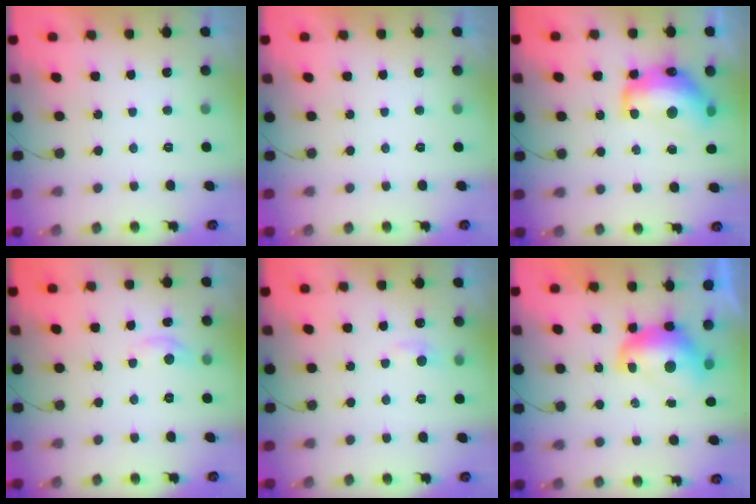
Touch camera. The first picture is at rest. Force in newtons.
{"total": 0.0}
{"total": 16.1, "press": 16.0, "slide": 1.5}
{"total": 4.4, "press": 4.3, "slide": 0.5}
{"total": 5.6, "press": 5.6, "slide": 0.8}
{"total": 8.7, "press": 8.6, "slide": 0.9}